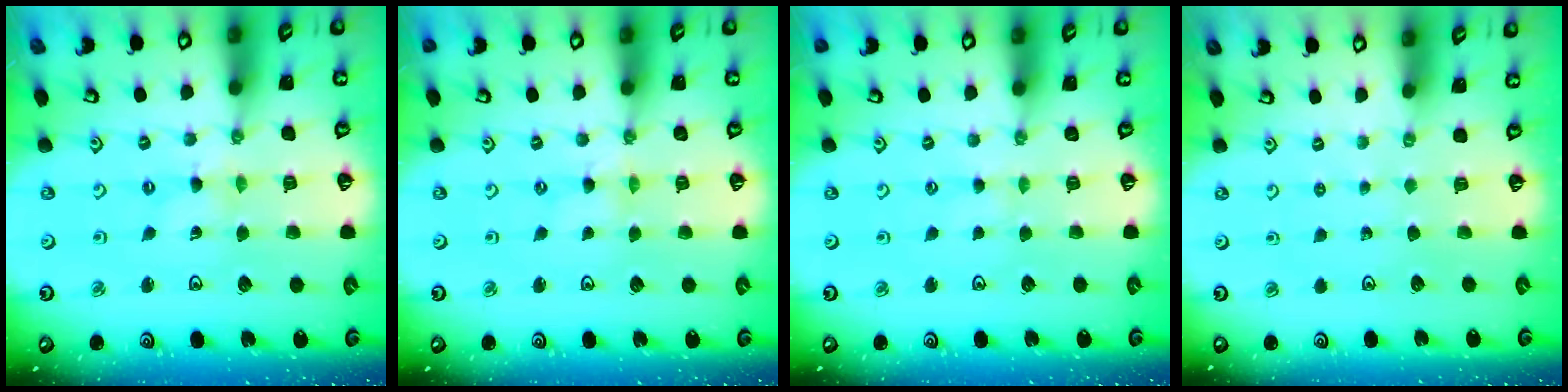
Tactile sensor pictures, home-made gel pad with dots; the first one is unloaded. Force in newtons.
{"total": 0.0}
{"total": 0.0}
{"total": 0.0}